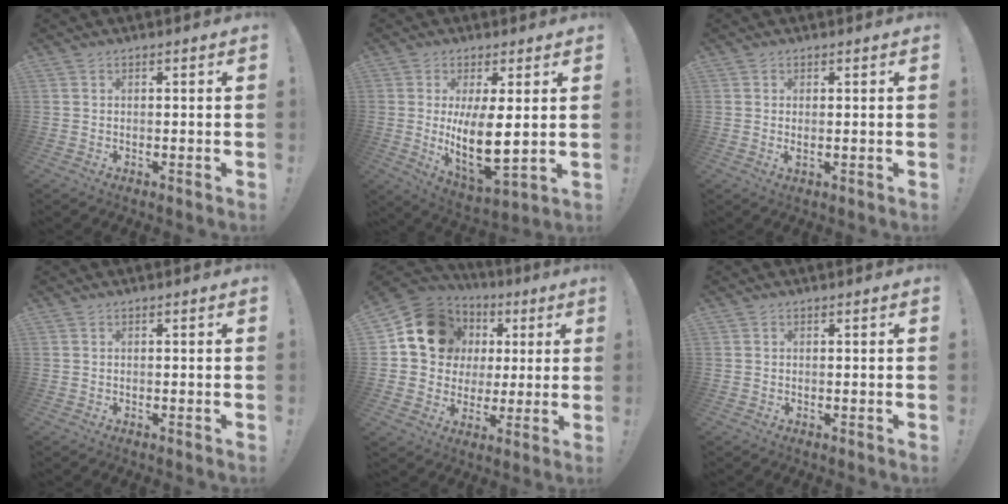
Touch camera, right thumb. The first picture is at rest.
{"total": 12.6, "force": [1.6, 5.2, 11.4], "torque": [-0.208, -0.031, 0.031]}
{"total": 1.4, "force": [0.6, 0.1, 1.3], "torque": [-0.017, -0.004, 0.007]}
{"total": 0.0}
{"total": 16.0, "force": [5.2, 13.7, 6.5], "torque": [-0.082, -0.016, 0.117]}
{"total": 0.0}